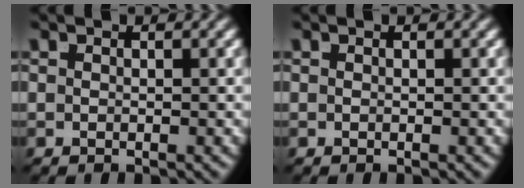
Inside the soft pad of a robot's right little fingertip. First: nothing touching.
{"total": 0.0}